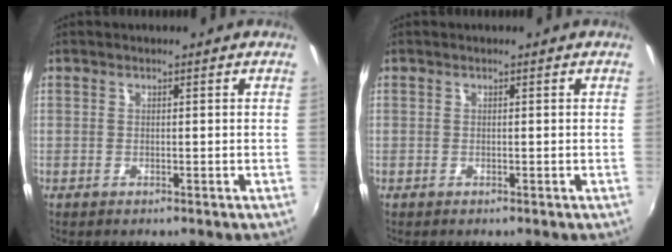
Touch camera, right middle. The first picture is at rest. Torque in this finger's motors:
{"motor_torque": [0.60, -0.62, 0.04, -0.07]}